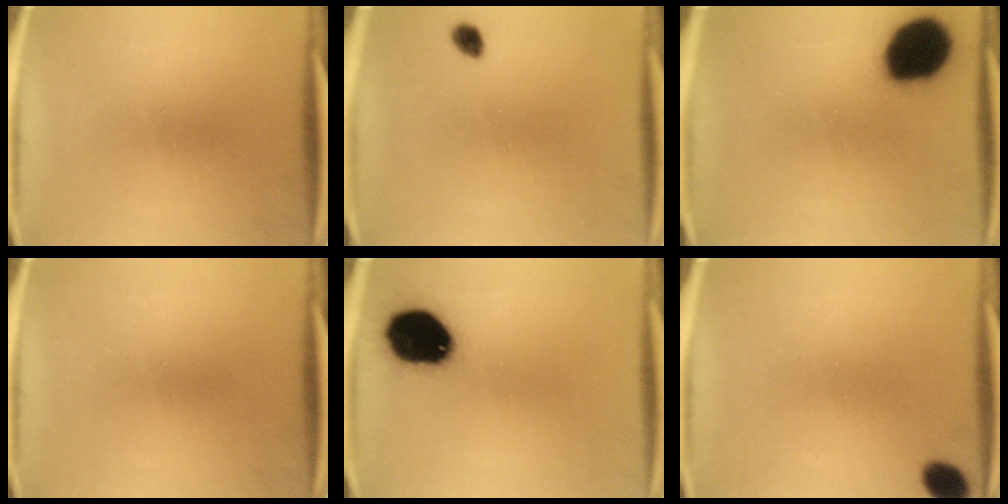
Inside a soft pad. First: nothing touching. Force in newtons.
{"total": 2.2}
{"total": 18.9}
{"total": 0.0}
{"total": 17.2}
{"total": 4.7}